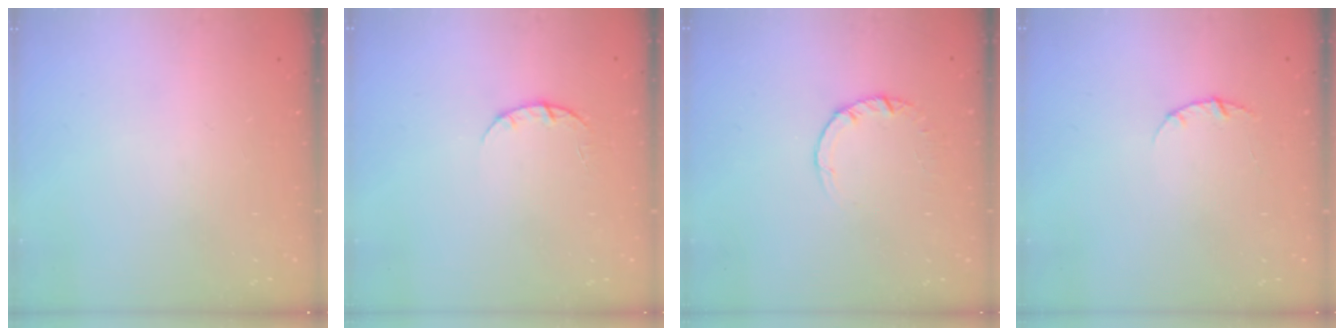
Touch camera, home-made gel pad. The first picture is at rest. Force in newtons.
{"total": 2.3, "press": 2.3, "slide": 0.3}
{"total": 2.5, "press": 2.5, "slide": 0.2}
{"total": 2.8, "press": 2.8, "slide": 0.4}